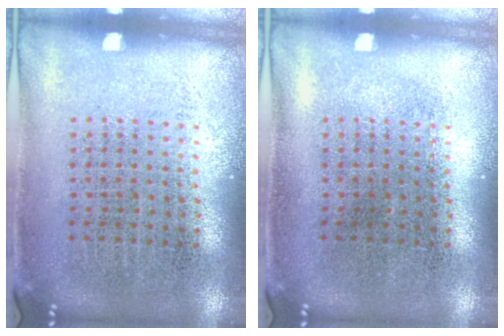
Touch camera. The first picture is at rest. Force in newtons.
{"total": 0.0}